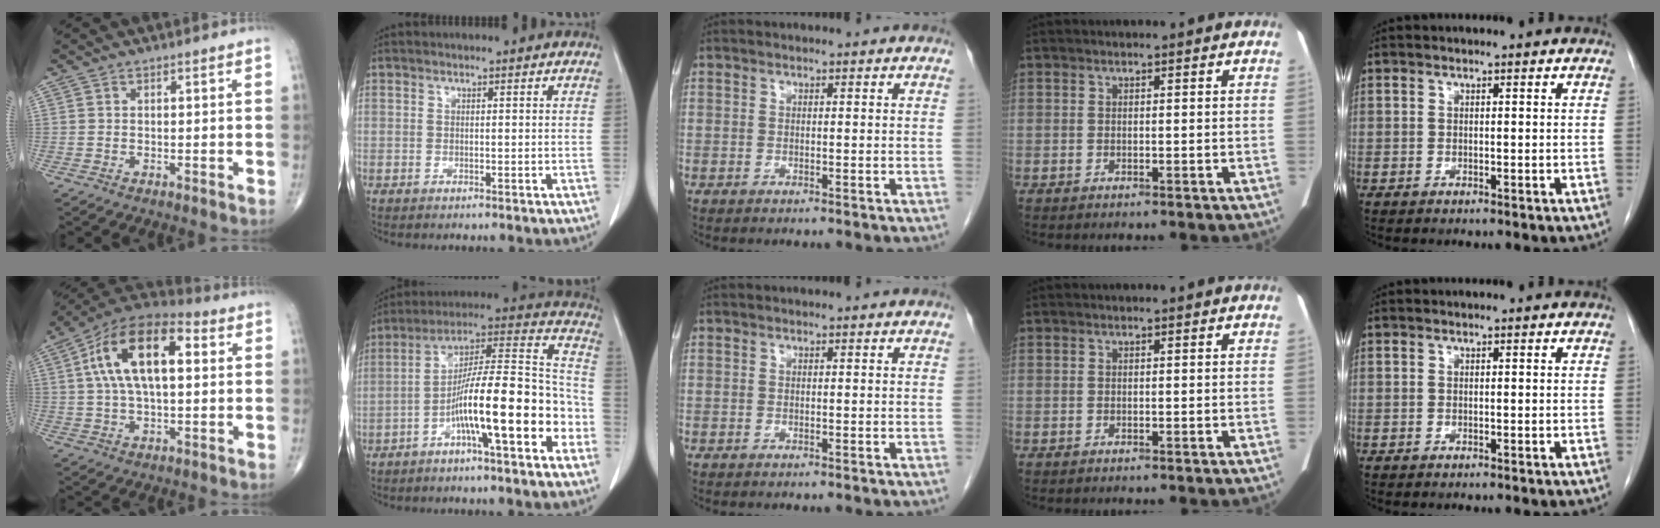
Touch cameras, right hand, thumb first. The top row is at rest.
{"thumb": {"total": 17.7, "force": [3.6, 8.6, 15.1], "torque": [-0.262, 0.029, 0.053]}, "index": {"total": 17.4, "force": [-6.5, 2.6, 15.9], "torque": [-0.252, 0.027, -0.108]}}